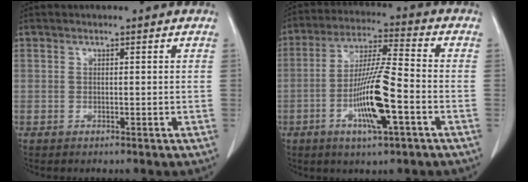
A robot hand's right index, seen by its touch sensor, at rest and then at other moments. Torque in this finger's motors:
{"motor_torque": [1.17, -0.04, 0.36, 0.12]}